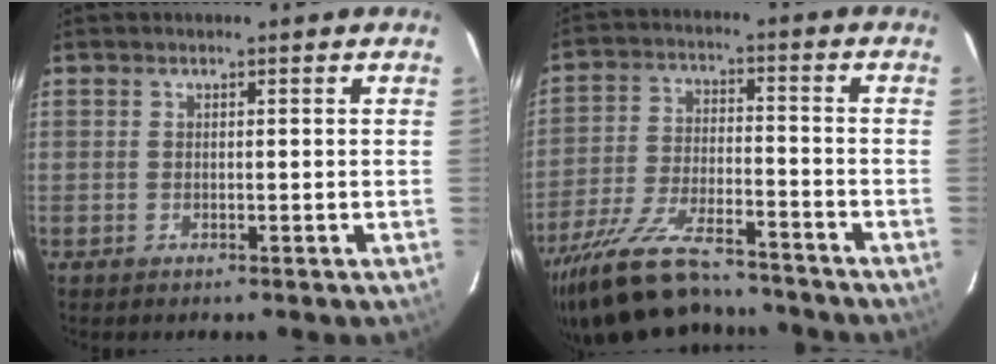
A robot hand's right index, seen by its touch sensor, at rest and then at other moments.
{"total": 21.7, "force": [-18.5, 5.9, 9.7], "torque": [-0.208, -0.036, -0.300]}